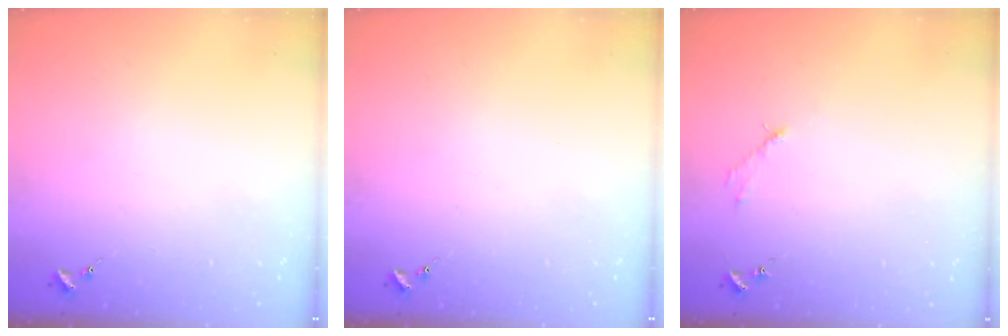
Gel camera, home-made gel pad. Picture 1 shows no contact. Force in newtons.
{"total": 0.0}
{"total": 2.6, "press": 2.6, "slide": 0.3}